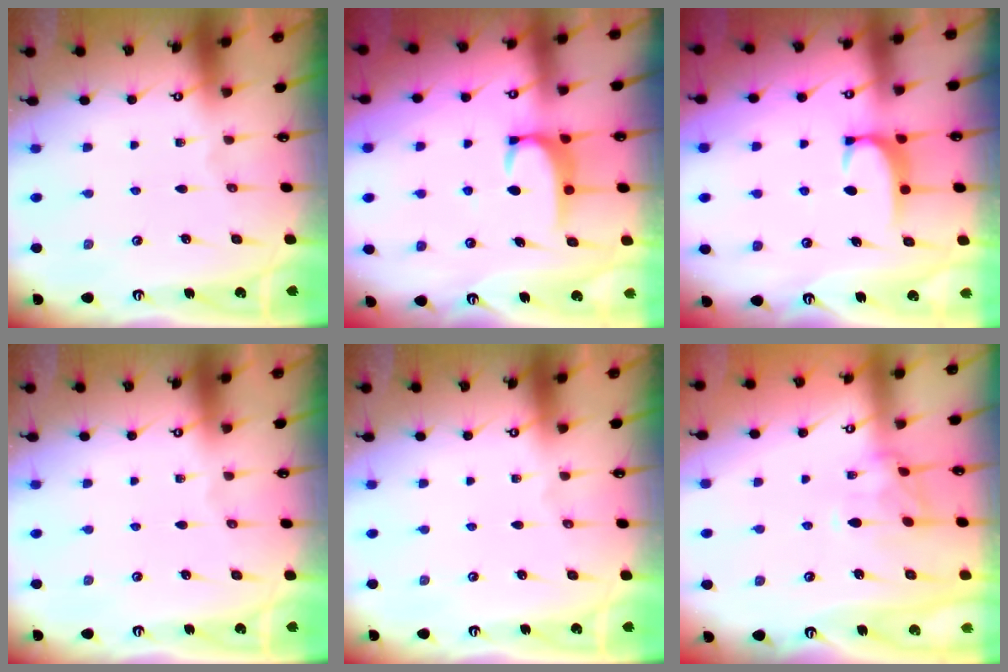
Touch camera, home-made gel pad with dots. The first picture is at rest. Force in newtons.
{"total": 3.0, "press": 2.9, "slide": 0.6}
{"total": 1.6, "press": 1.6, "slide": 0.5}
{"total": 0.0}
{"total": 0.0}
{"total": 2.4, "press": 2.2, "slide": 1.2}